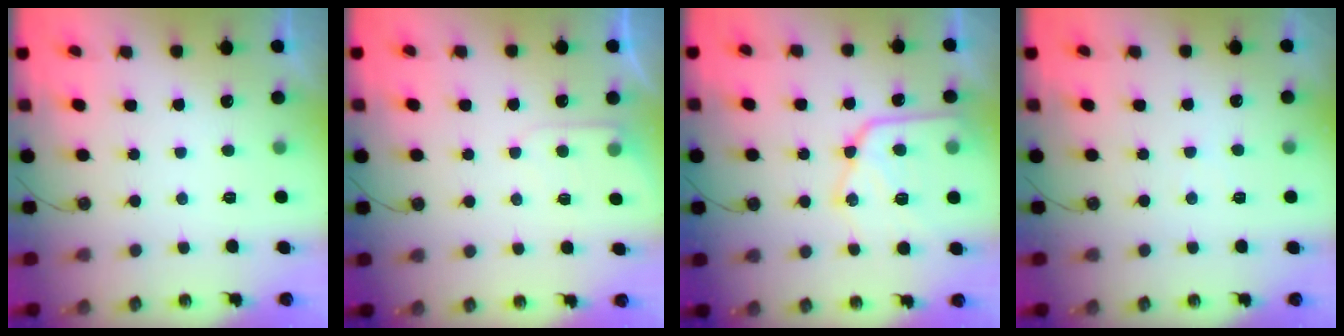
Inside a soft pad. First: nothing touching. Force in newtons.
{"total": 5.2, "press": 5.1, "slide": 0.8}
{"total": 16.6, "press": 16.5, "slide": 1.6}
{"total": 2.7, "press": 2.6, "slide": 0.5}